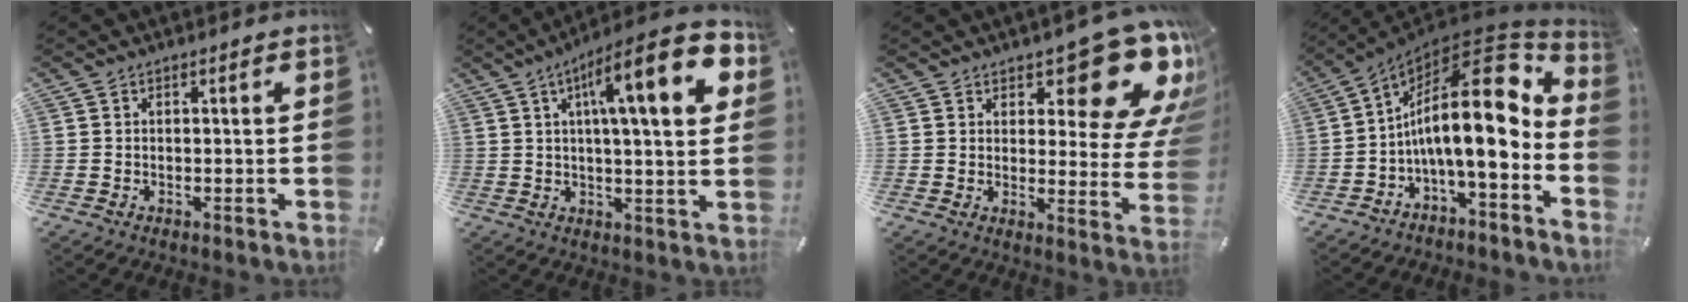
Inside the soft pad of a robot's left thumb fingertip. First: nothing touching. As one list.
[{"total": 18.3, "force": [6.7, 3.9, 16.6], "torque": [-0.251, -0.026, 0.090]}, {"total": 17.1, "force": [10.2, 7.0, 11.9], "torque": [-0.133, -0.088, 0.166]}, {"total": 20.8, "force": [2.4, 7.6, 19.2], "torque": [-0.319, -0.042, 0.035]}]